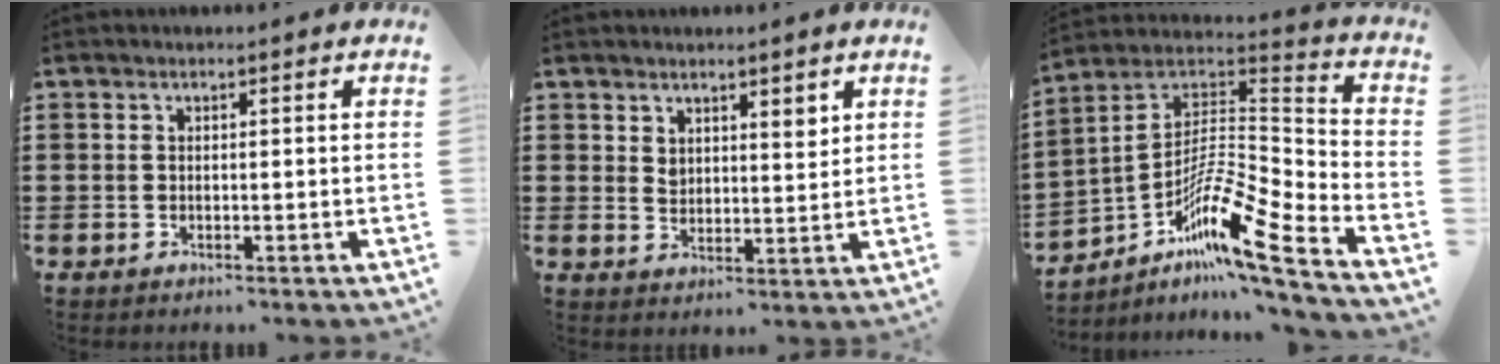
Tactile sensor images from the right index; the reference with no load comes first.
{"total": 3.5, "force": [2.9, 1.6, 0.9], "torque": [-0.017, -0.003, 0.054]}
{"total": 11.1, "force": [-7.0, 1.4, 8.5], "torque": [-0.168, -0.017, -0.144]}